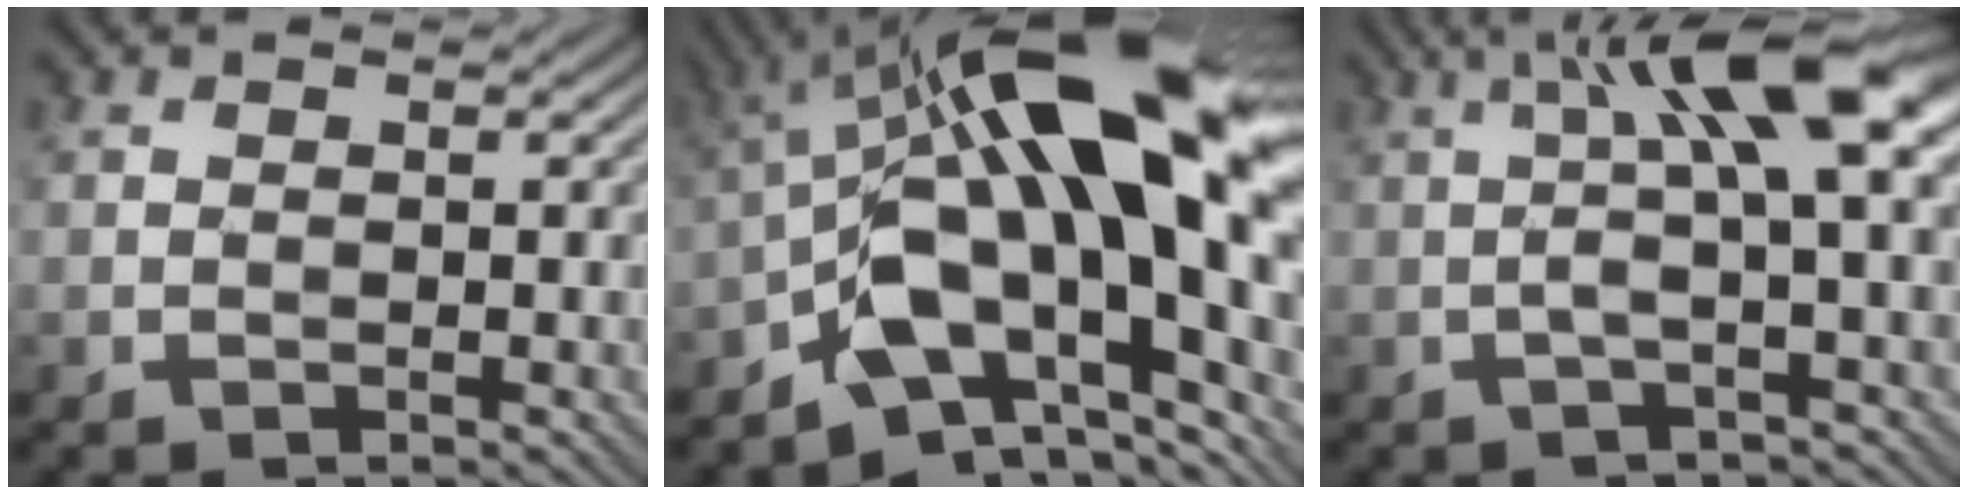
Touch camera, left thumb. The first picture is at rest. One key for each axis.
{"total": 18.9, "fx": -0.3, "fy": 8.7, "fz": 16.7, "tx": -0.267, "ty": 0.019, "tz": -0.016}
{"total": 9.8, "fx": 1.7, "fy": 1.8, "fz": 9.4, "tx": -0.158, "ty": 0.028, "tz": 0.019}